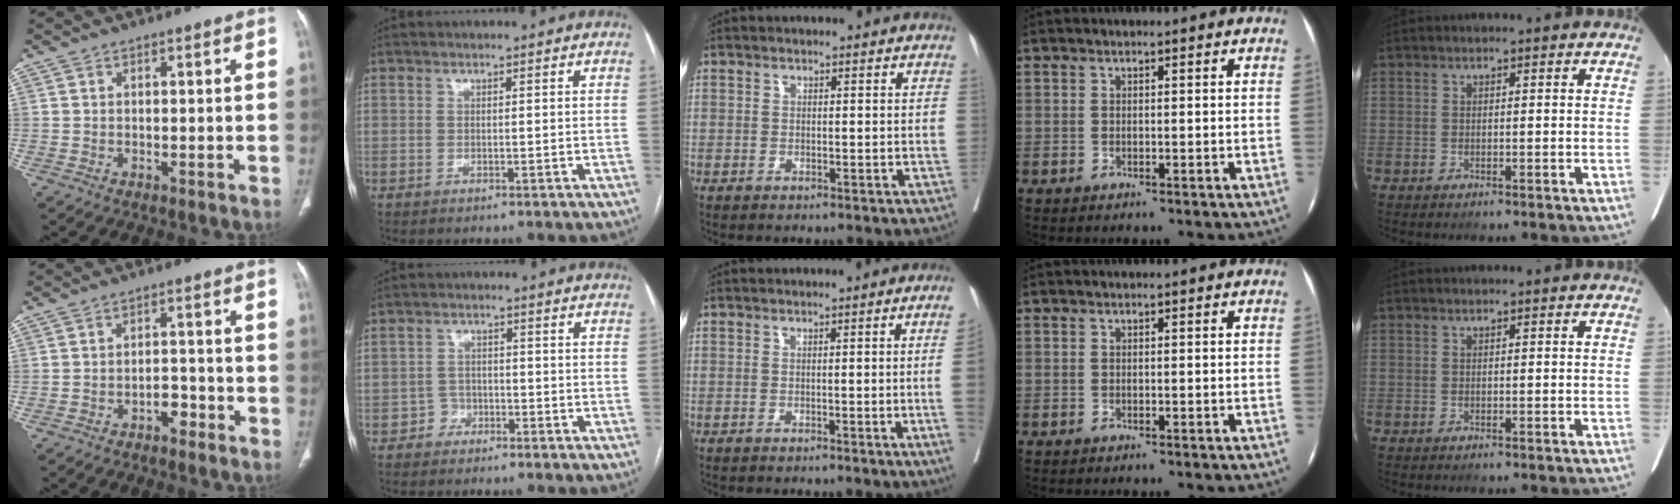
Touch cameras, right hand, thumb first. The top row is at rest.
{"thumb": {"total": 3.2, "force": [-2.0, 1.8, 1.7], "torque": [-0.015, 0.019, -0.028]}, "index": {"total": 2.3, "force": [-1.4, 1.8, -0.1], "torque": [0.004, 0.010, -0.033]}, "middle": {"total": 4.4, "force": [-0.8, -1.2, 4.1], "torque": [-0.050, -0.005, -0.010]}}